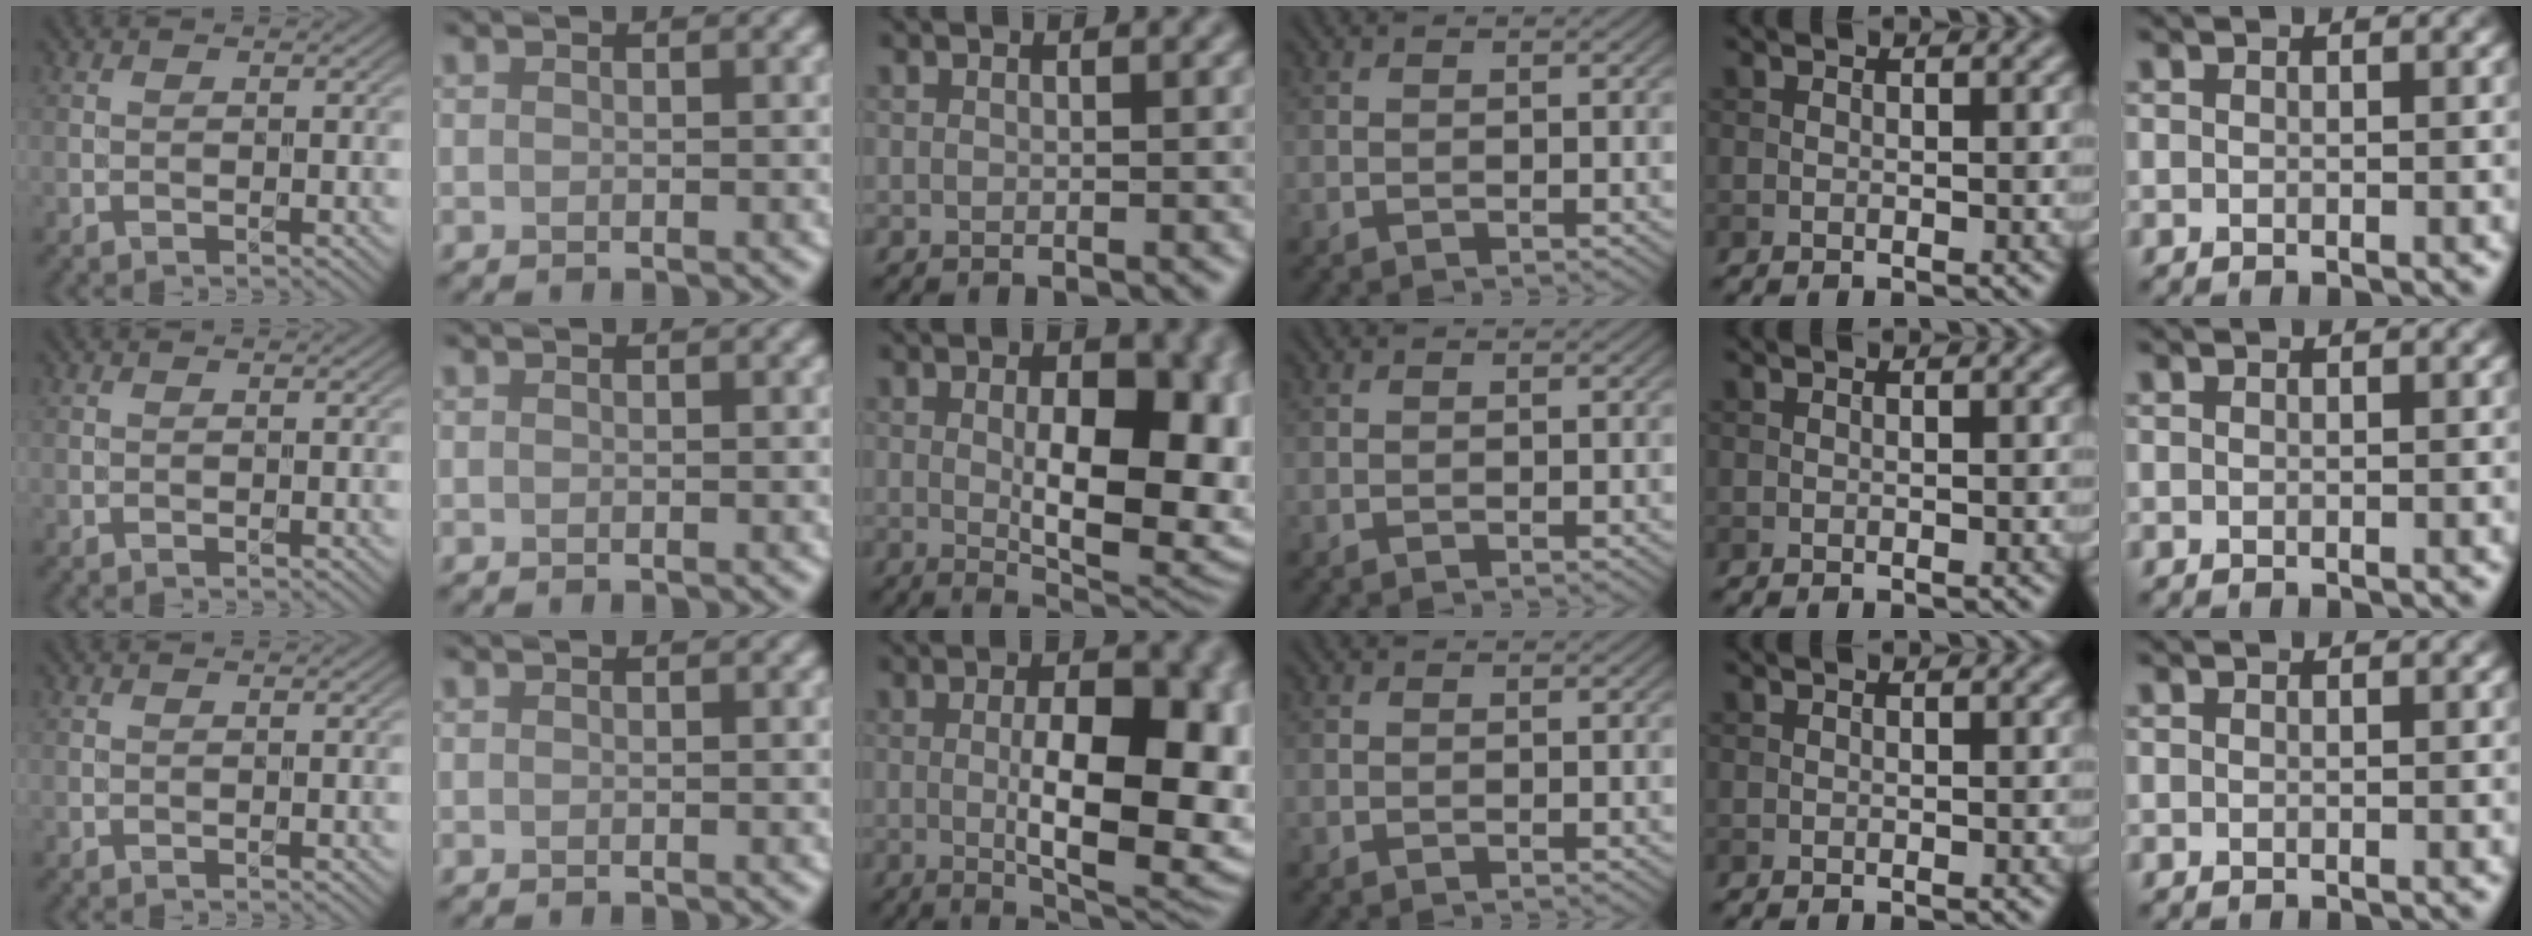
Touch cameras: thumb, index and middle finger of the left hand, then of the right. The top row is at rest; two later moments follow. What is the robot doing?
{"motion": "unscrew", "object": "dispenser bottle"}